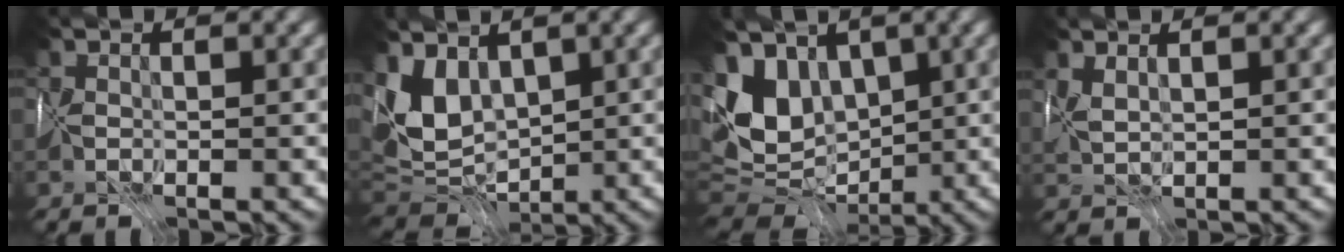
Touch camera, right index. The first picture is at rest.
{"total": 5.0, "force": [2.3, 3.3, 3.0], "torque": [-0.074, -0.003, 0.042]}
{"total": 7.0, "force": [1.8, 5.1, 4.5], "torque": [-0.103, -0.002, 0.025]}
{"total": 1.4, "force": [1.3, -0.5, -0.1], "torque": [-0.010, 0.008, 0.030]}